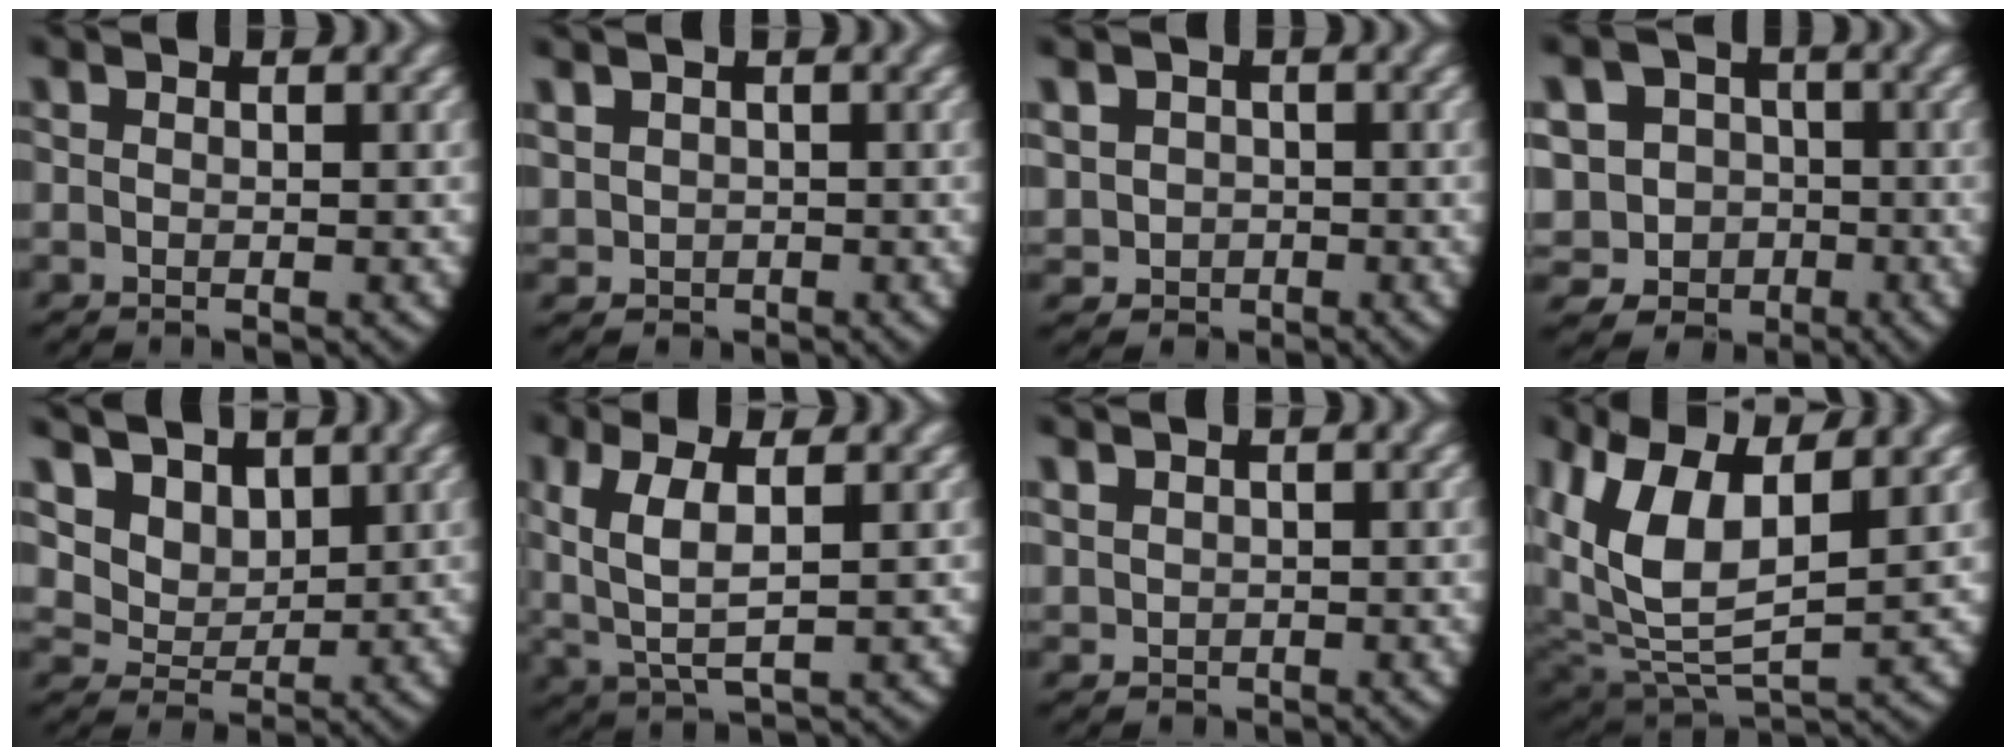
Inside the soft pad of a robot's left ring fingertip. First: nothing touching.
{"total": 2.7, "force": [0.3, 2.5, 0.8], "torque": [-0.035, -0.020, 0.020]}
{"total": 5.5, "force": [-0.4, 5.2, 1.8], "torque": [-0.050, -0.023, -0.001]}
{"total": 15.2, "force": [-2.7, 14.2, 4.5], "torque": [-0.137, -0.058, -0.055]}
{"total": 10.0, "force": [3.0, 8.5, 4.3], "torque": [-0.126, -0.021, 0.045]}
{"total": 5.1, "force": [0.4, 3.1, 4.1], "torque": [-0.098, -0.016, 0.018]}
{"total": 1.7, "force": [0.6, 1.5, 0.5], "torque": [-0.027, -0.015, 0.026]}
{"total": 10.5, "force": [2.5, 7.3, 7.2], "torque": [-0.201, -0.037, 0.058]}